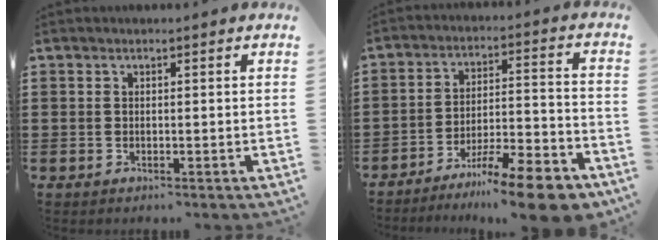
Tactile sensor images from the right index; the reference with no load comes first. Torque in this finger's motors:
{"motor_torque": [1.13, -1.00, 1.05, 0.21]}